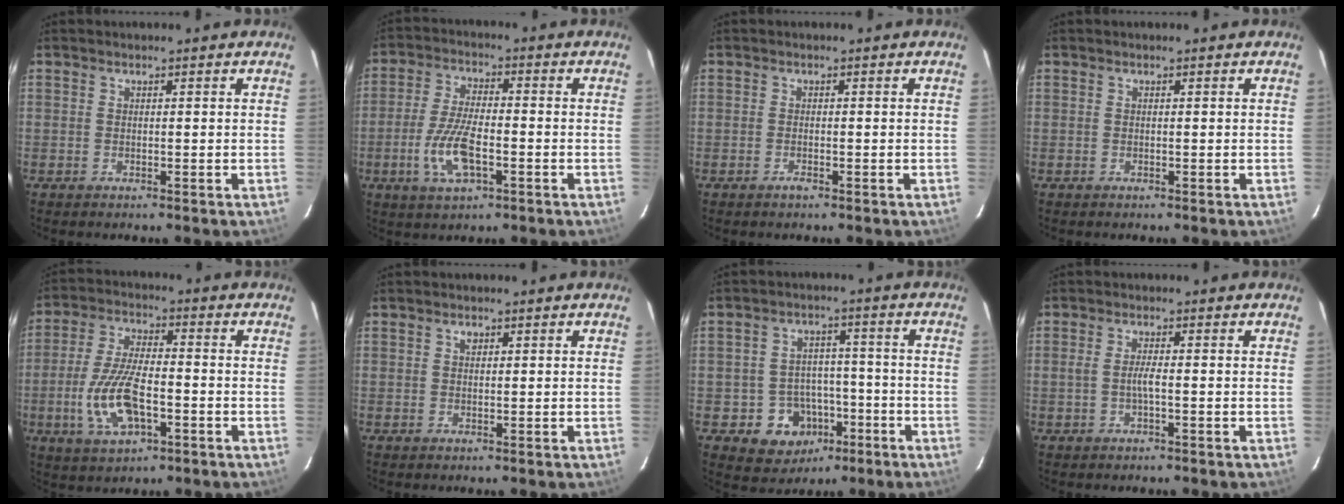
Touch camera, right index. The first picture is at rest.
{"total": 9.5, "force": [-3.2, 3.4, 8.3], "torque": [-0.176, -0.003, -0.061]}
{"total": 1.0, "force": [-0.7, 0.2, 0.6], "torque": [-0.014, 0.000, -0.012]}
{"total": 0.0}
{"total": 12.2, "force": [-3.7, 4.9, 10.5], "torque": [-0.223, -0.004, -0.067]}
{"total": 1.0, "force": [0.4, 0.7, 0.5], "torque": [-0.008, 0.004, 0.008]}
{"total": 9.2, "force": [-4.2, 7.7, 2.5], "torque": [-0.058, 0.028, -0.040]}
{"total": 2.1, "force": [-0.6, 0.0, 2.0], "torque": [-0.040, 0.001, -0.012]}